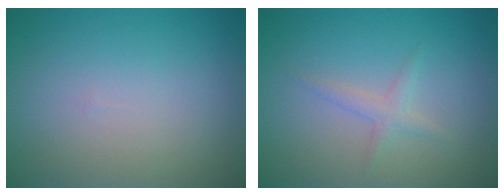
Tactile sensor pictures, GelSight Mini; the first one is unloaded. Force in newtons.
{"total": 1.3, "press": 1.3, "slide": 0.1}